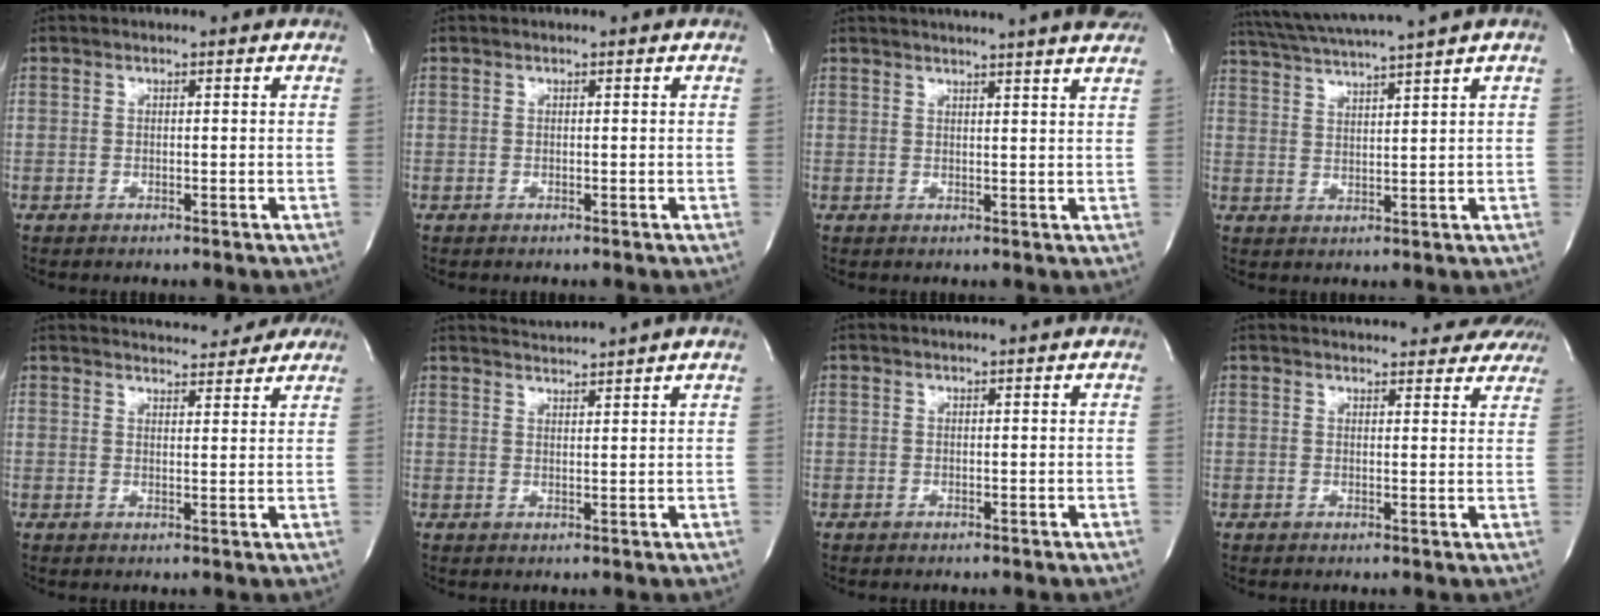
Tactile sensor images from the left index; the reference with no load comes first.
{"total": 0.0}
{"total": 14.1, "force": [12.9, -0.5, 5.7], "torque": [-0.094, -0.009, 0.150]}
{"total": 9.8, "force": [8.3, -2.2, 4.6], "torque": [-0.084, 0.005, 0.135]}
{"total": 11.1, "force": [10.5, 2.1, 2.8], "torque": [-0.034, 0.006, 0.124]}
{"total": 3.6, "force": [3.3, -1.6, 0.3], "torque": [-0.005, -0.005, 0.057]}
{"total": 0.6, "force": [0.4, -0.3, 0.3], "torque": [-0.007, -0.002, 0.013]}
{"total": 20.8, "force": [19.5, 4.8, 5.4], "torque": [-0.081, -0.014, 0.224]}